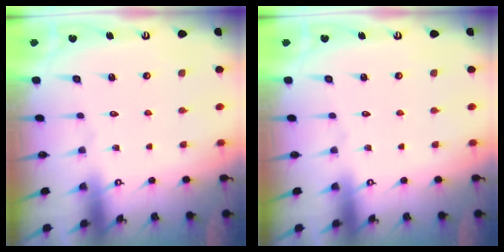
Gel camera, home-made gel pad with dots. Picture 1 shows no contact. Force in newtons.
{"total": 0.0}